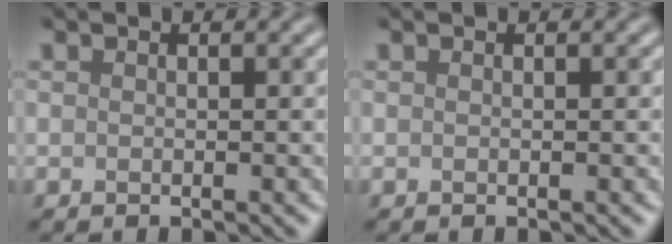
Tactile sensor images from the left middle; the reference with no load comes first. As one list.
[{"total": 0.0}]